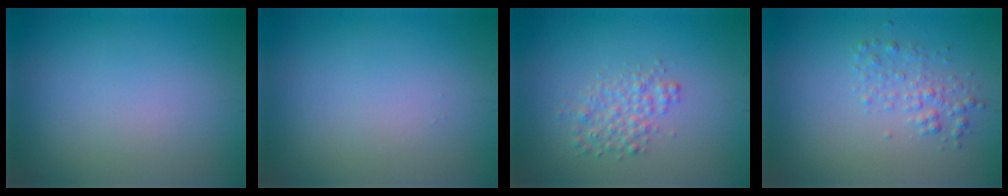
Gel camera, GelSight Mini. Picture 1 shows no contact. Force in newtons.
{"total": 0.0}
{"total": 2.5, "press": 2.5, "slide": 0.1}
{"total": 2.0, "press": 2.0, "slide": 0.1}